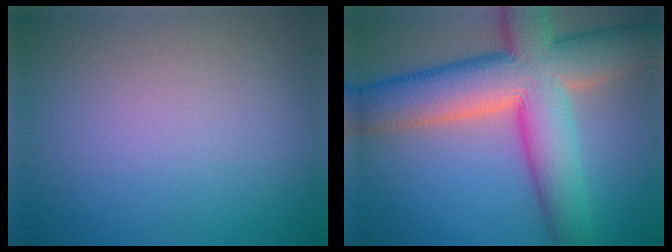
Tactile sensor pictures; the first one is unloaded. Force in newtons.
{"total": 12.7, "press": 12.7, "slide": 0.7}